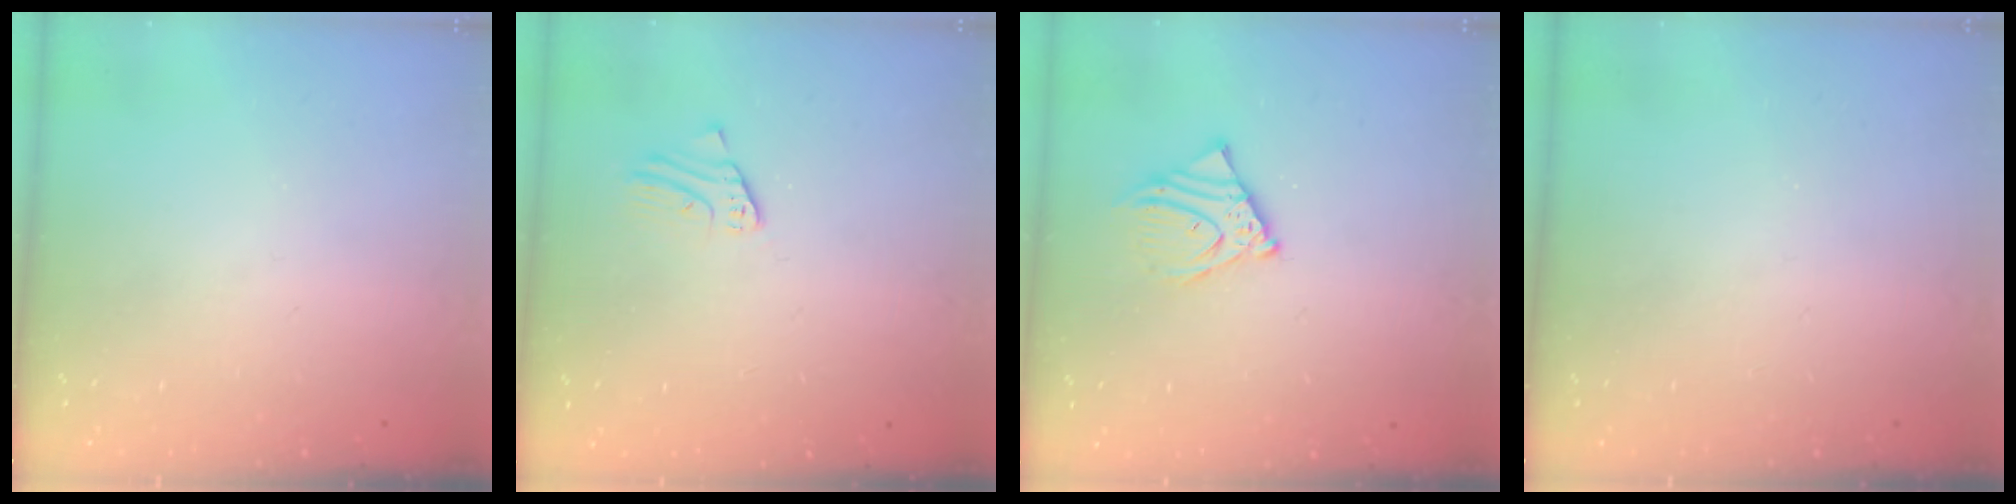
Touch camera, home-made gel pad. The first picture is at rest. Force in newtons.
{"total": 1.9, "press": 1.9, "slide": 0.1}
{"total": 7.0, "press": 6.9, "slide": 0.9}
{"total": 0.0}